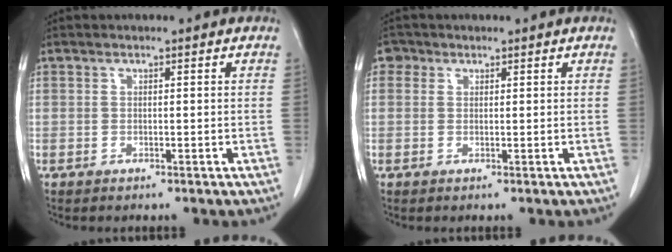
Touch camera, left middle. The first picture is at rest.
{"total": 1.5, "force": [0.7, 1.3, 0.1], "torque": [0.005, 0.004, 0.006]}